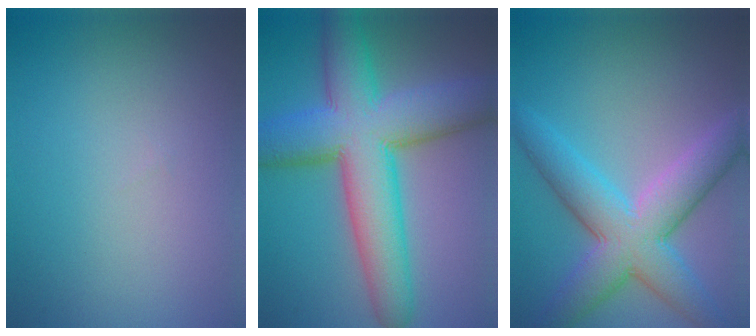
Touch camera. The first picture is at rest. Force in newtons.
{"total": 11.5, "press": 11.5, "slide": 0.3}
{"total": 7.7, "press": 7.7, "slide": 0.1}